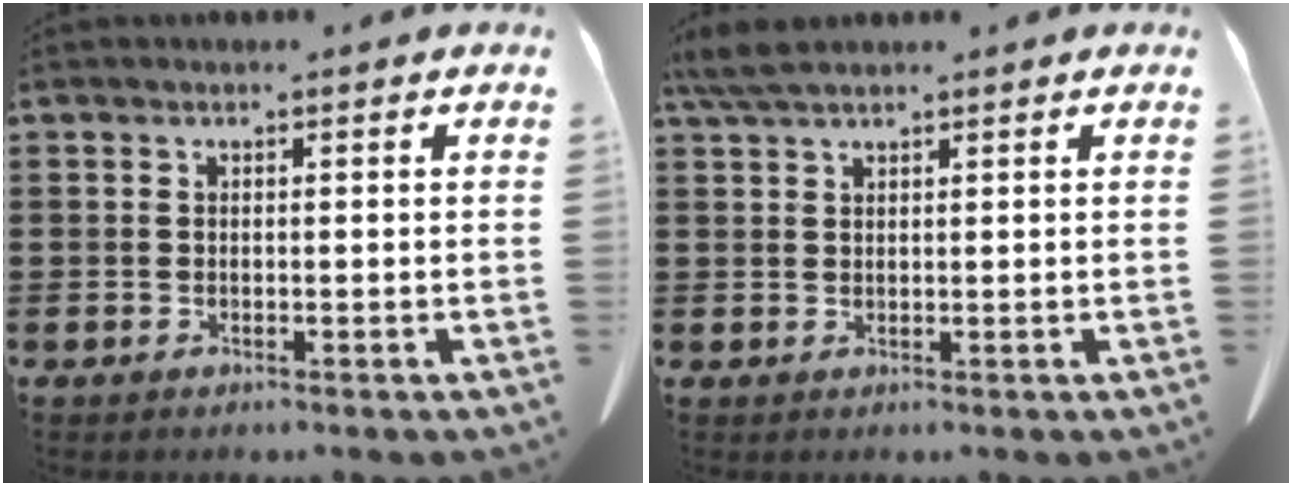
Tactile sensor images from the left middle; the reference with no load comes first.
{"total": 3.7, "force": [2.7, 0.8, 2.3], "torque": [-0.052, 0.003, 0.052]}